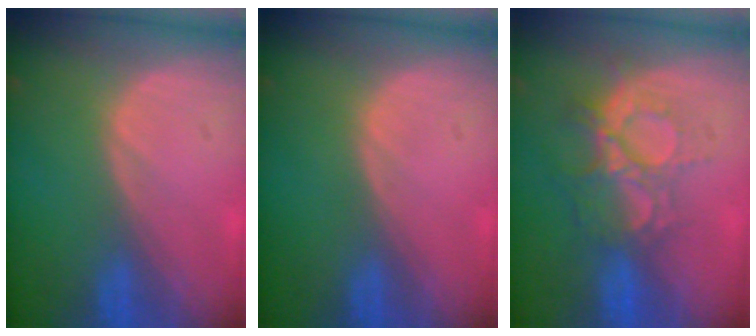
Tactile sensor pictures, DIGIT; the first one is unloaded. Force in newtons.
{"total": 0.0}
{"total": 9.3, "press": 7.8, "slide": 5.0}